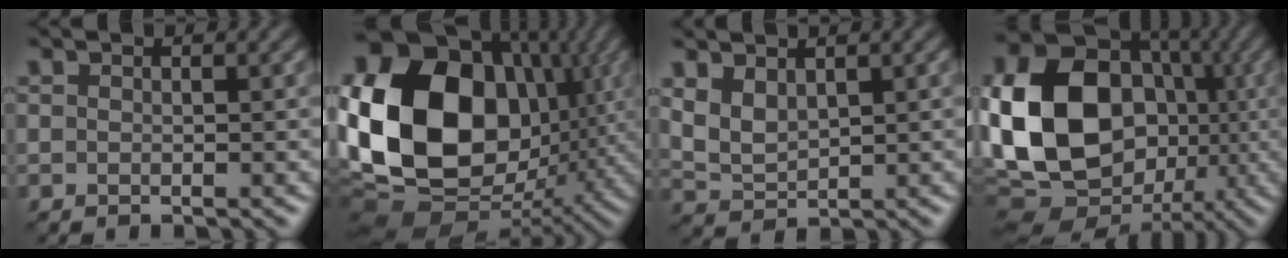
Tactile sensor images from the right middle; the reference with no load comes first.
{"total": 19.4, "force": [1.5, 14.6, 12.6], "torque": [-0.276, 0.009, 0.022]}
{"total": 3.1, "force": [1.4, 1.8, 2.0], "torque": [-0.054, -0.001, 0.034]}
{"total": 18.7, "force": [-1.1, 14.6, 11.7], "torque": [-0.253, 0.001, -0.019]}